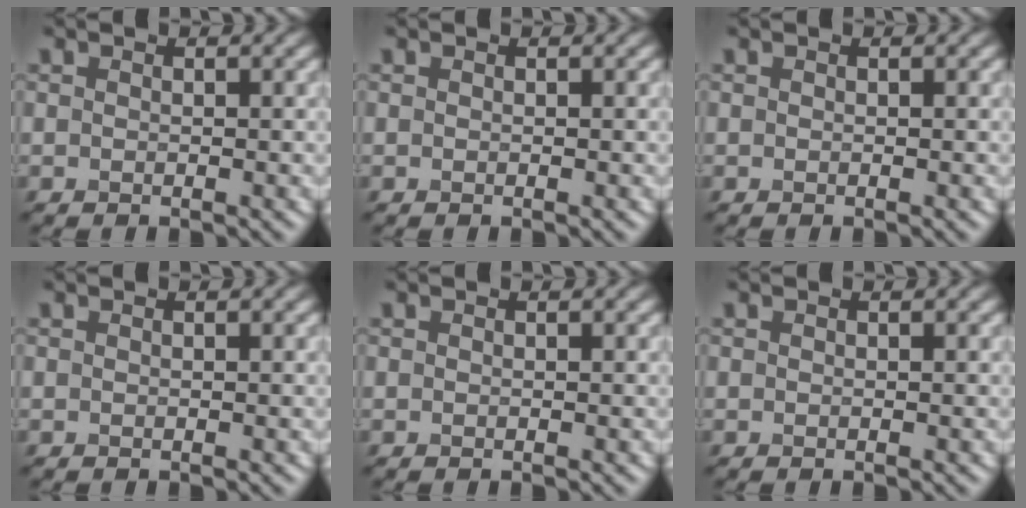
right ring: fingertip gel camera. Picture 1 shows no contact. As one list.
[{"total": 0.0}, {"total": 0.0}, {"total": 0.0}, {"total": 0.0}, {"total": 0.0}]